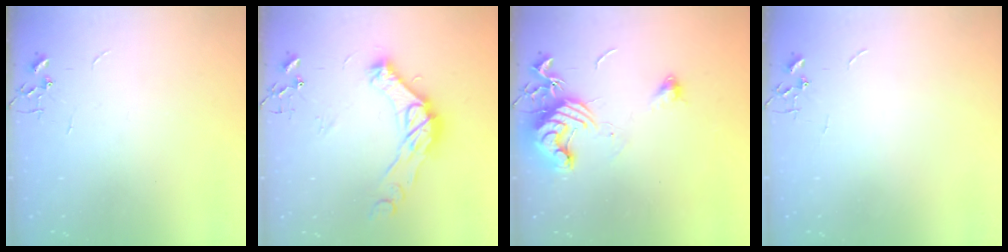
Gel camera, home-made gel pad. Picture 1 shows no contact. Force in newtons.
{"total": 15.9, "press": 15.9, "slide": 1.2}
{"total": 12.3, "press": 12.2, "slide": 1.6}
{"total": 0.0}